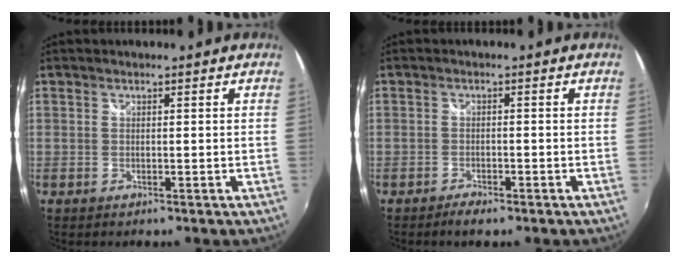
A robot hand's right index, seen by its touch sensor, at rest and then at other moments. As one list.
[{"total": 2.6, "force": [-2.1, 0.7, 1.2], "torque": [-0.034, -0.006, -0.040]}]